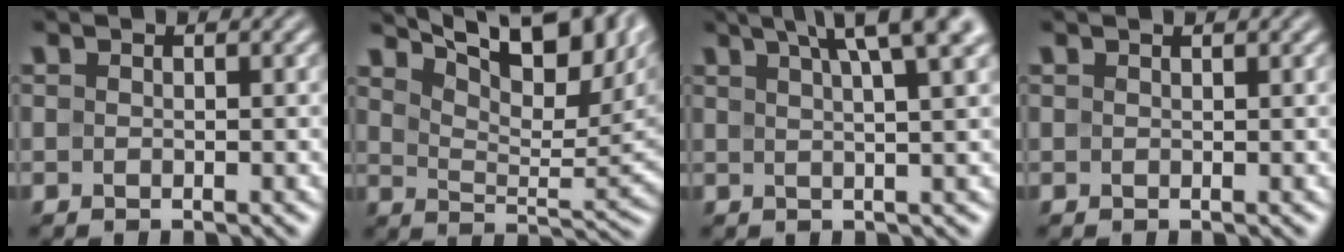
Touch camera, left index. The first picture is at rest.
{"total": 12.2, "force": [7.9, 4.2, 8.4], "torque": [-0.122, 0.025, 0.115]}
{"total": 7.6, "force": [4.9, 1.8, 5.5], "torque": [-0.047, 0.035, 0.047]}
{"total": 0.7, "force": [0.7, 0.1, -0.1], "torque": [0.003, 0.003, 0.008]}